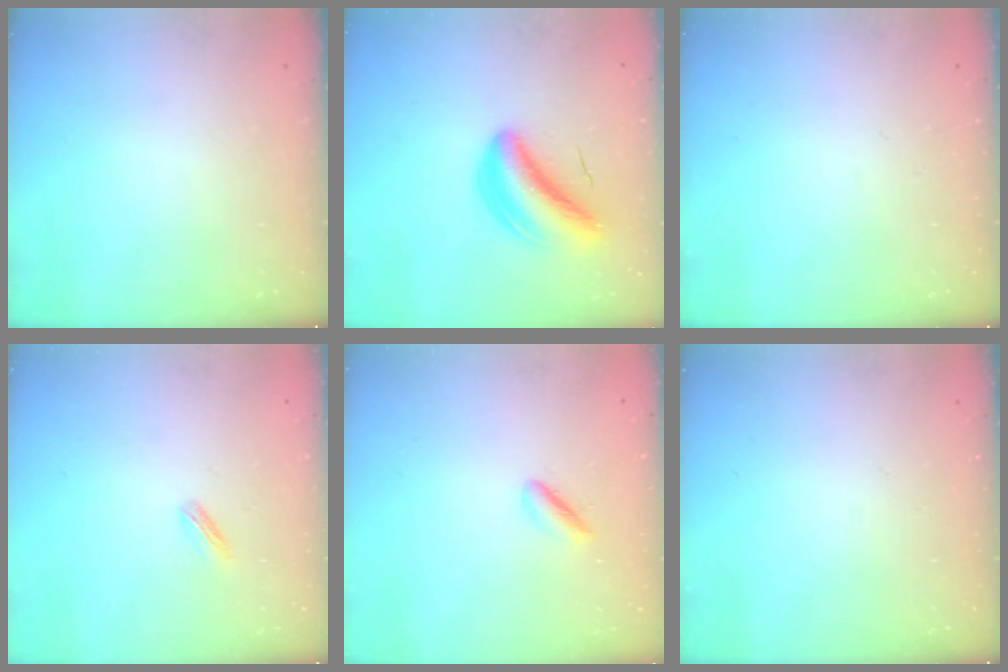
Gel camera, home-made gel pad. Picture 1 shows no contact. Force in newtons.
{"total": 7.6, "press": 7.4, "slide": 1.9}
{"total": 0.0}
{"total": 2.2, "press": 2.2, "slide": 0.5}
{"total": 2.2, "press": 2.0, "slide": 1.0}
{"total": 0.0}